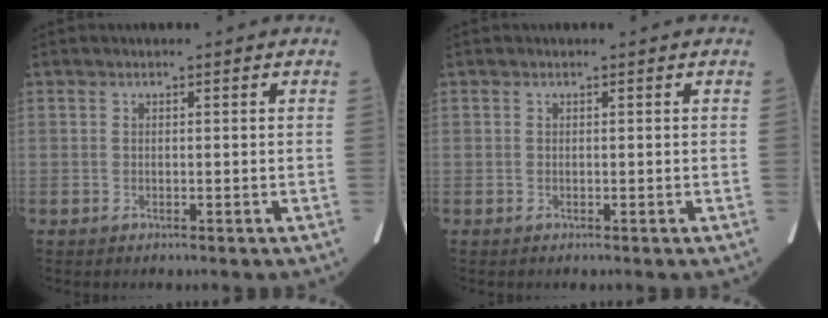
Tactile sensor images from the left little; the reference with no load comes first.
{"total": 0.0}